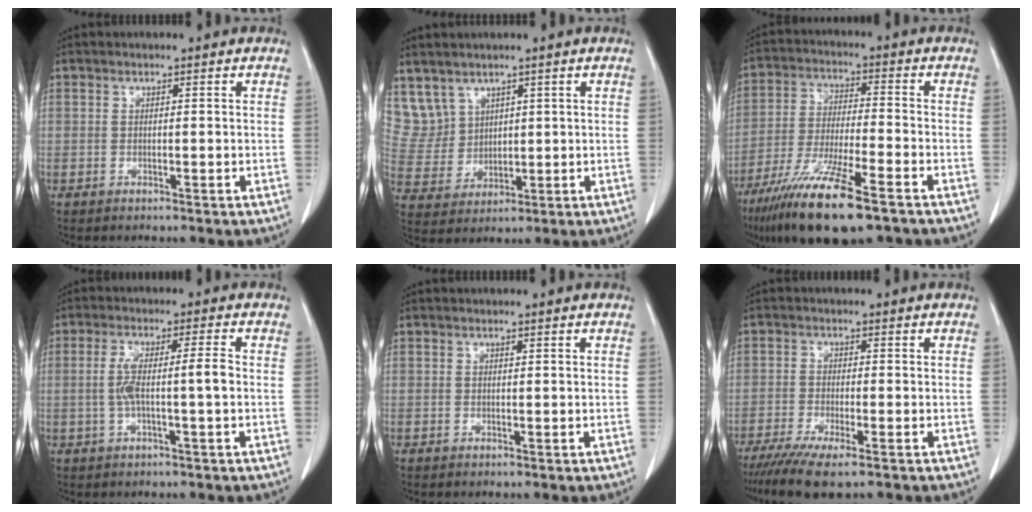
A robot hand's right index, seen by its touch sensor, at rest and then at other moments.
{"total": 5.8, "force": [3.9, 4.3, 0.1], "torque": [-0.007, 0.013, 0.095]}
{"total": 15.3, "force": [-10.0, 1.8, 11.4], "torque": [-0.224, -0.044, -0.178]}
{"total": 5.6, "force": [-0.6, 0.2, 5.6], "torque": [-0.115, 0.016, -0.008]}
{"total": 0.0}
{"total": 7.3, "force": [-5.3, 0.6, 5.0], "torque": [-0.080, -0.017, -0.085]}